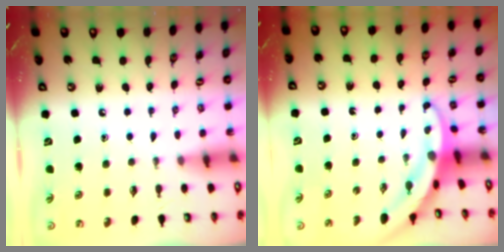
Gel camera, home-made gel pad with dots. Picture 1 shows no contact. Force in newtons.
{"total": 3.3, "press": 3.3, "slide": 0.3}